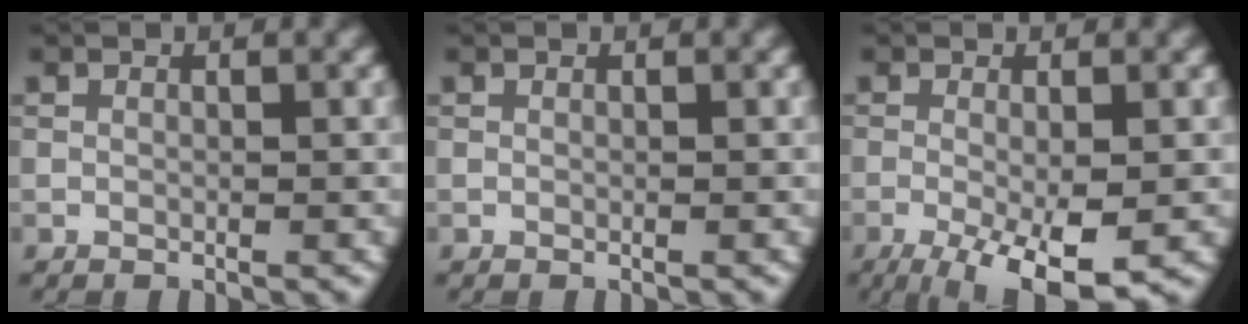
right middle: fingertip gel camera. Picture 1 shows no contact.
{"total": 0.0}
{"total": 6.9, "force": [-2.9, 2.0, 5.9], "torque": [-0.104, -0.011, -0.044]}